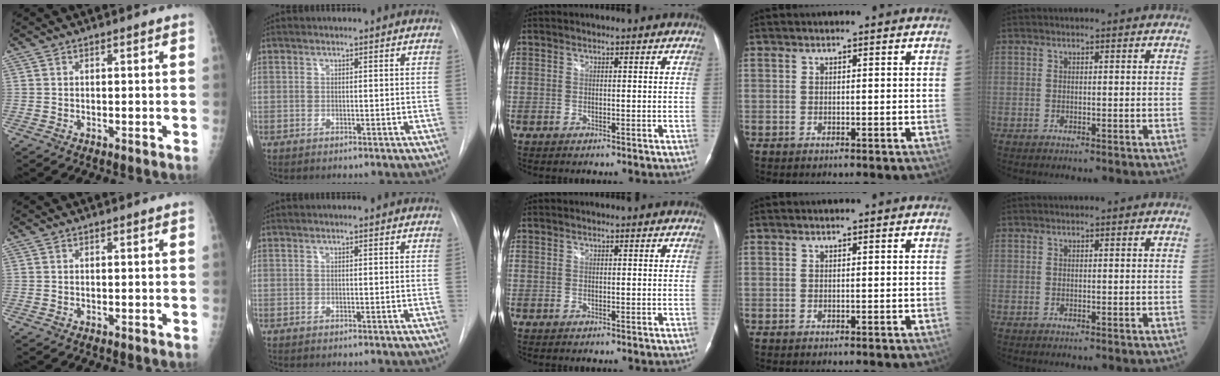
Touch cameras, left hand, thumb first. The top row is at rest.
{}